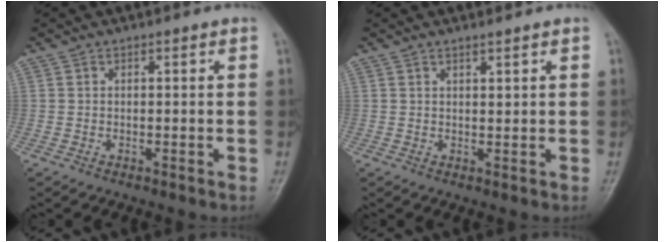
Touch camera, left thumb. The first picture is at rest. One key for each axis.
{"total": 1.4, "fx": 1.1, "fy": 0.2, "fz": 0.8, "tx": -0.011, "ty": -0.008, "tz": 0.022}